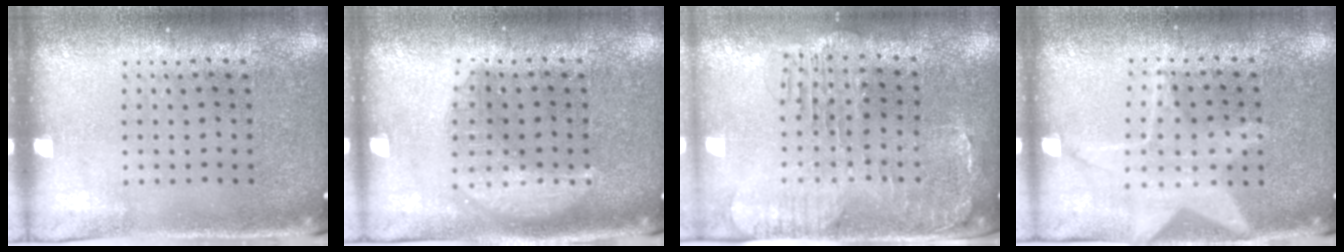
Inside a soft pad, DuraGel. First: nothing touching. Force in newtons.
{"total": 2.6, "press": 2.6, "slide": 0.4}
{"total": 1.4, "press": 1.4, "slide": 0.4}
{"total": 1.3, "press": 1.3, "slide": 0.5}